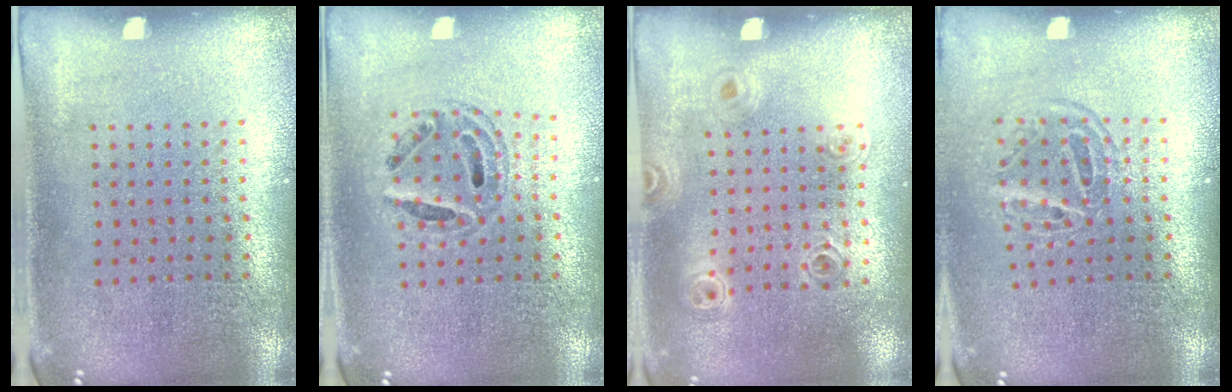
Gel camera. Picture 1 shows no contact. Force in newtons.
{"total": 0.8, "press": 0.7, "slide": 0.2}
{"total": 1.0, "press": 0.9, "slide": 0.2}
{"total": 1.6, "press": 1.2, "slide": 1.1}